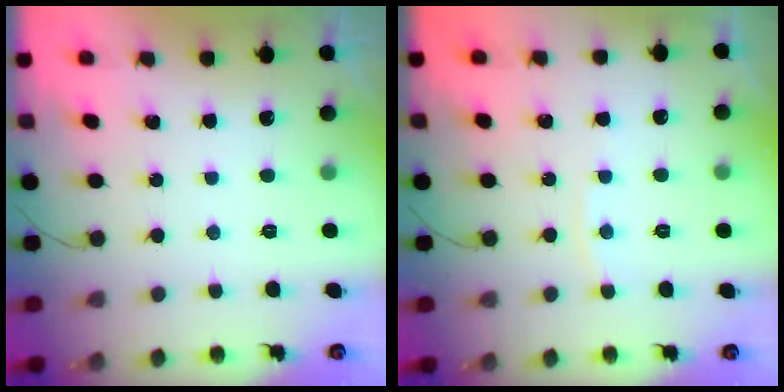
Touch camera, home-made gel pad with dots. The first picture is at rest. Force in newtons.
{"total": 2.7, "press": 2.7, "slide": 0.3}